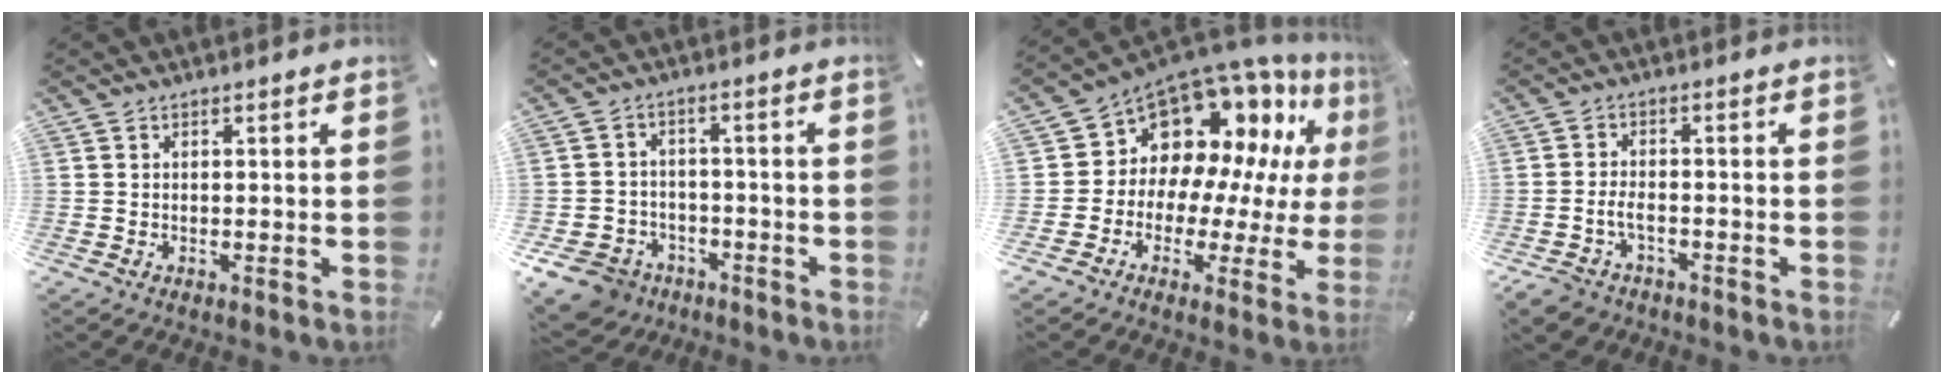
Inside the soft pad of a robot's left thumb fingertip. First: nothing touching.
{"total": 8.5, "force": [-5.3, 6.3, 2.3], "torque": [-0.058, 0.041, -0.097]}
{"total": 13.2, "force": [8.3, 9.5, 3.7], "torque": [-0.066, -0.091, 0.156]}
{"total": 4.3, "force": [-2.3, 2.6, 2.4], "torque": [-0.053, 0.011, -0.046]}